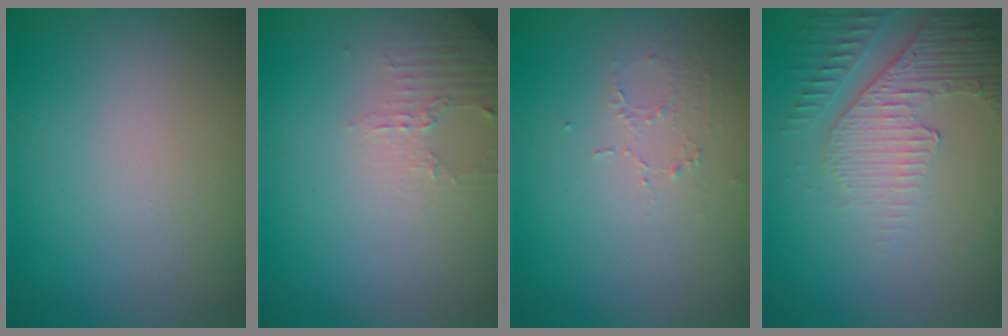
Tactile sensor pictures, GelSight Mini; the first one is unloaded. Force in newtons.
{"total": 1.8, "press": 1.7, "slide": 0.5}
{"total": 1.0, "press": 0.5, "slide": 0.9}
{"total": 4.2, "press": 3.0, "slide": 2.9}